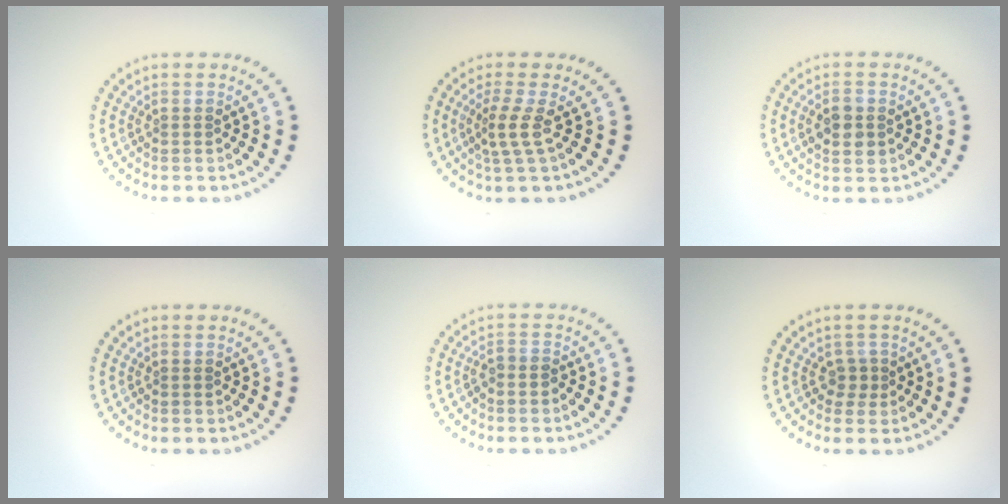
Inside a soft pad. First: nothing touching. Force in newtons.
{"total": 2.3, "press": 1.6, "slide": 1.7}
{"total": 2.7, "press": 2.7, "slide": 0.0}
{"total": 0.0}
{"total": 1.0, "press": 0.7, "slide": 0.7}
{"total": 1.2, "press": 1.0, "slide": 0.6}